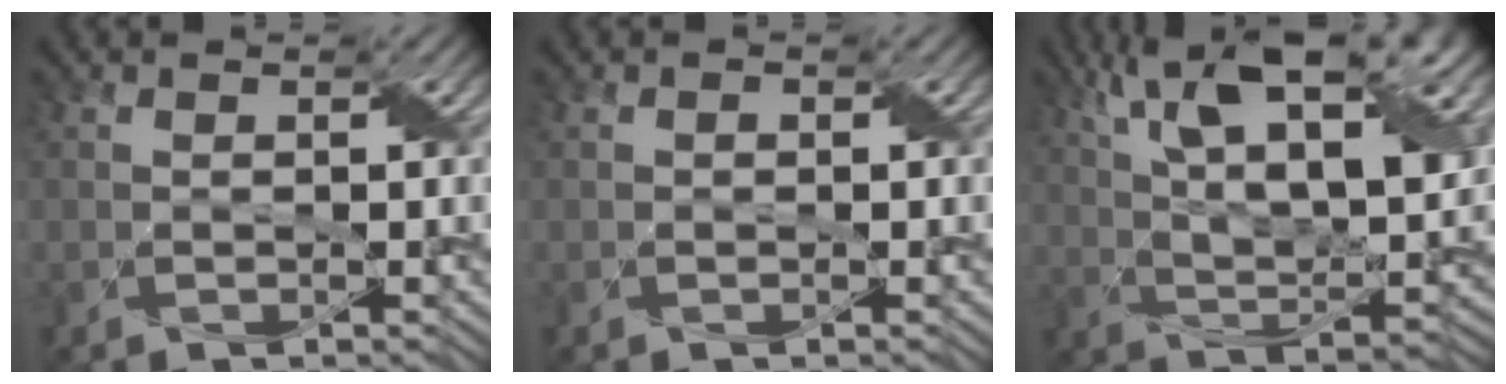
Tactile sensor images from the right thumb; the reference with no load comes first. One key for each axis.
{"total": 0.7, "fx": -0.3, "fy": 0.6, "fz": 0.3, "tx": -0.003, "ty": -0.001, "tz": -0.005}
{"total": 16.5, "fx": 7.7, "fy": 6.3, "fz": 13.1, "tx": -0.233, "ty": 0.031, "tz": 0.119}